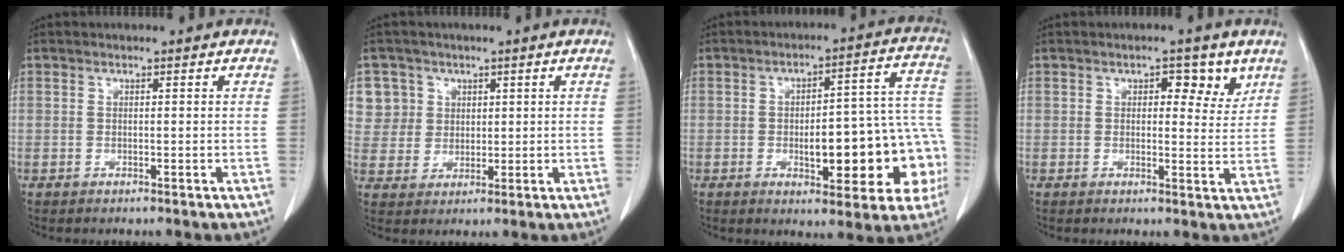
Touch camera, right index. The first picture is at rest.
{"total": 6.7, "force": [2.7, 6.1, 0.0], "torque": [0.011, 0.016, 0.063]}
{"total": 17.3, "force": [-4.0, 5.7, 15.9], "torque": [-0.139, 0.050, -0.032]}
{"total": 4.2, "force": [2.2, 2.2, 2.8], "torque": [-0.023, 0.001, 0.023]}